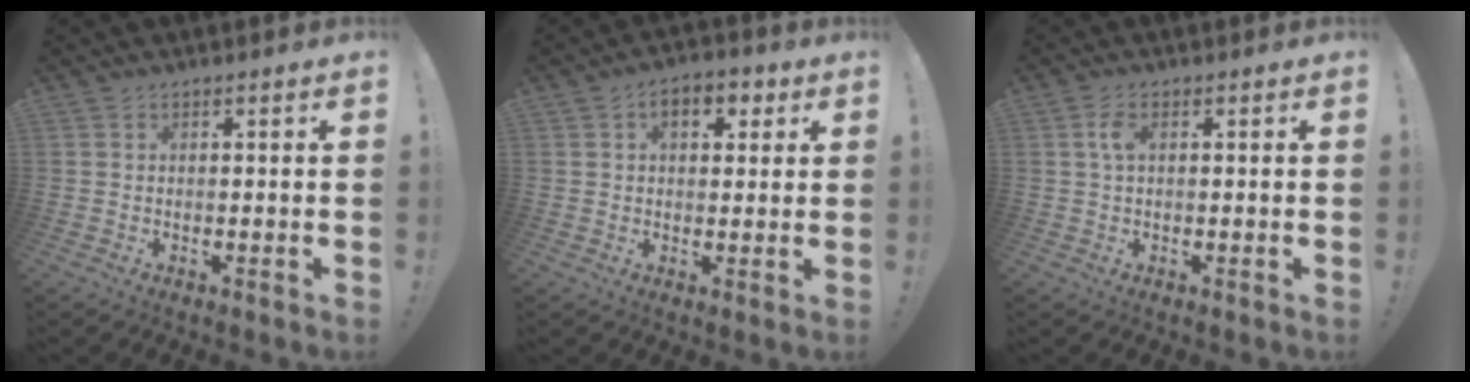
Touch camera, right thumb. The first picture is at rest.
{"total": 6.9, "force": [2.7, 4.3, 4.7], "torque": [-0.068, 0.006, 0.044]}
{"total": 3.2, "force": [0.6, 1.3, 2.9], "torque": [-0.054, 0.004, 0.008]}